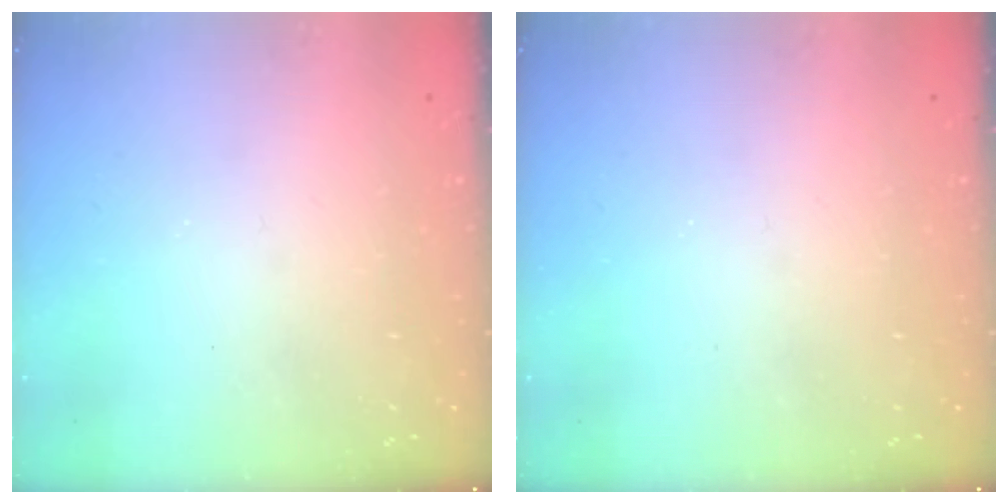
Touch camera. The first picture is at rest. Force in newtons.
{"total": 0.0}